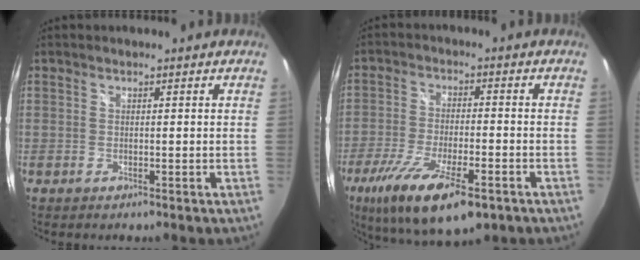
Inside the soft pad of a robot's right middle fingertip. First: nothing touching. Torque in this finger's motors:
{"motor_torque": [1.44, -0.70, 0.43, 0.21]}